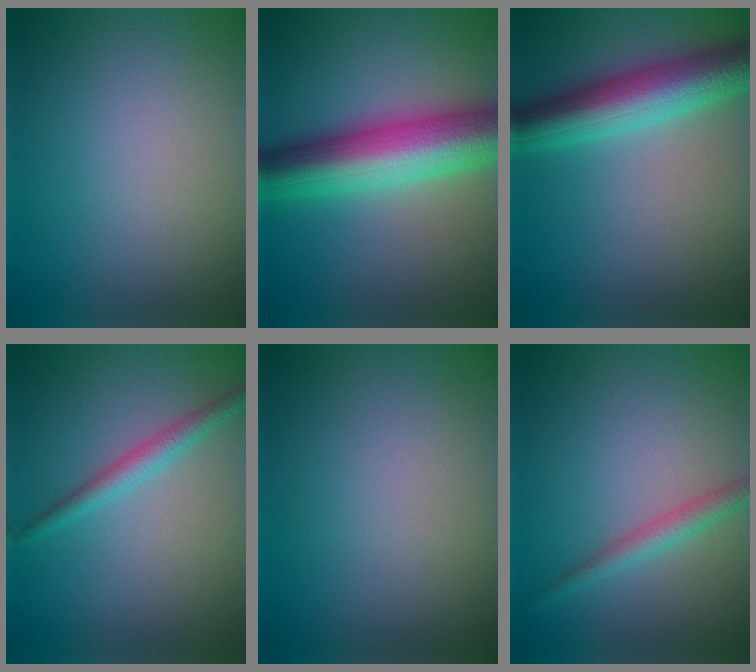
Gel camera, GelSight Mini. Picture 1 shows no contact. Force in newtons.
{"total": 10.3, "press": 10.3, "slide": 0.2}
{"total": 7.8, "press": 7.8, "slide": 0.1}
{"total": 2.1, "press": 2.1, "slide": 0.0}
{"total": 0.0}
{"total": 2.1, "press": 2.1, "slide": 0.1}